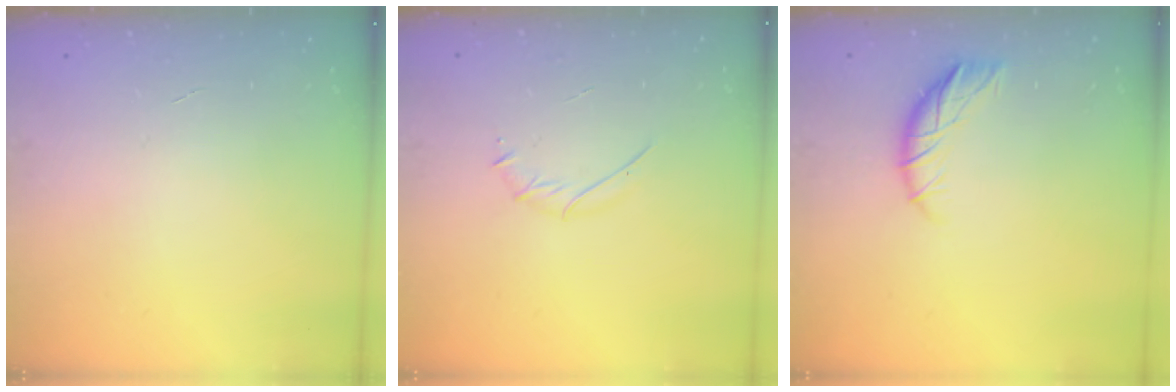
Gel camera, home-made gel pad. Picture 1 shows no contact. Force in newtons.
{"total": 3.8, "press": 3.7, "slide": 1.1}
{"total": 9.4, "press": 9.2, "slide": 1.8}